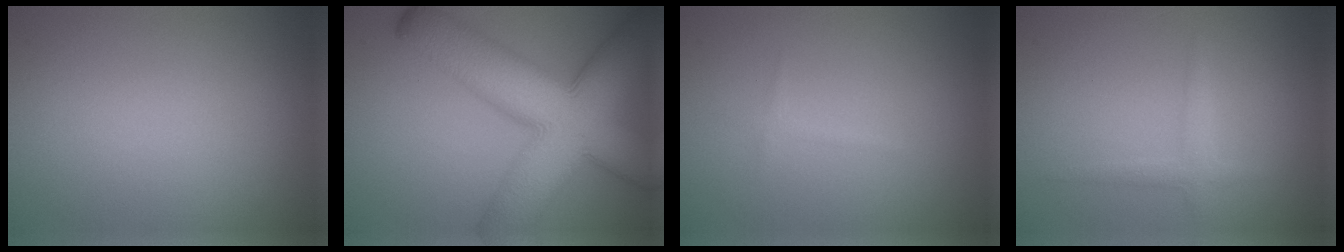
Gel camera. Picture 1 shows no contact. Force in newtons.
{"total": 13.9, "press": 13.9, "slide": 0.6}
{"total": 0.7, "press": 0.7, "slide": 0.1}
{"total": 1.5, "press": 1.5, "slide": 0.0}